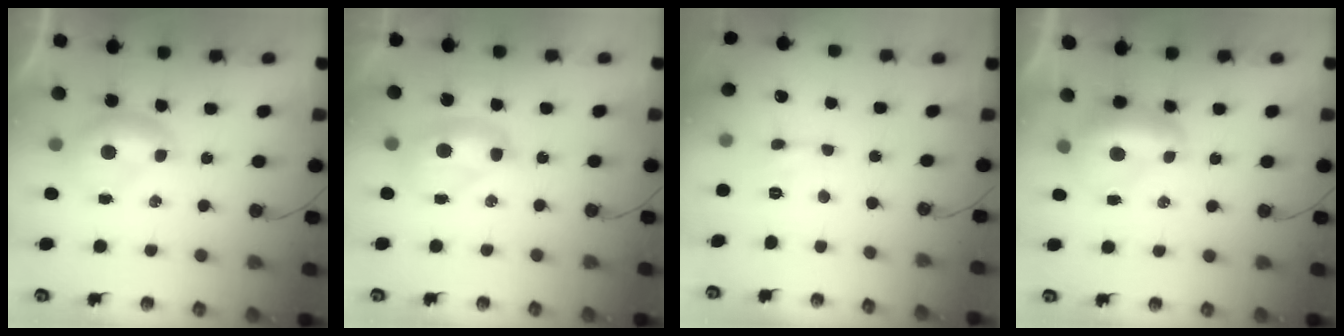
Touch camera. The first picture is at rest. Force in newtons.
{"total": 2.7, "press": 2.7, "slide": 0.1}
{"total": 1.6, "press": 1.5, "slide": 0.4}
{"total": 1.8, "press": 1.6, "slide": 0.8}